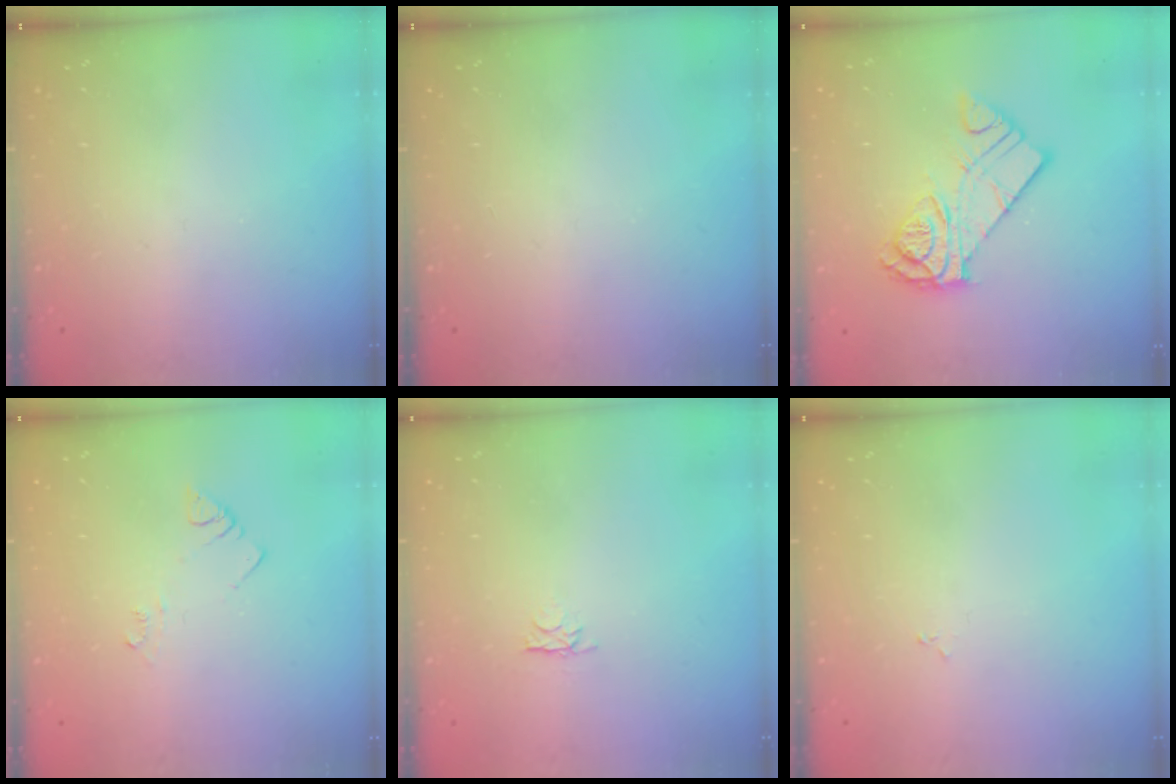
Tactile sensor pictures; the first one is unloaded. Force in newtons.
{"total": 0.0}
{"total": 12.9, "press": 12.9, "slide": 0.7}
{"total": 4.1, "press": 4.1, "slide": 0.4}
{"total": 2.8, "press": 2.7, "slide": 0.4}
{"total": 1.9, "press": 1.9, "slide": 0.3}